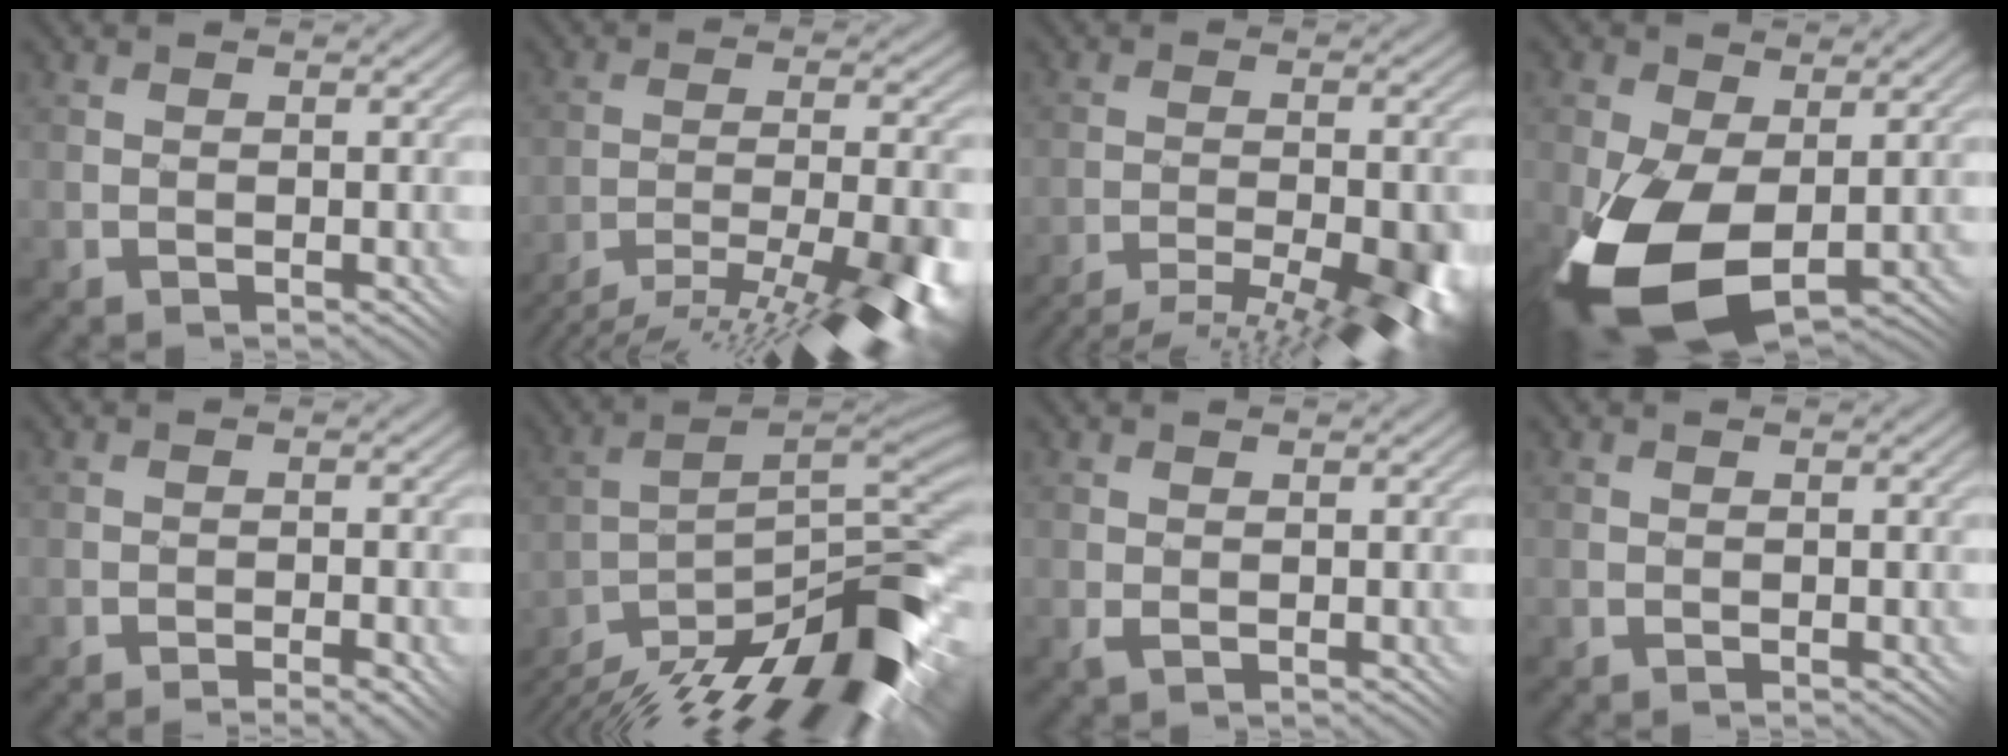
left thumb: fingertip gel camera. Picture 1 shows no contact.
{"total": 15.8, "force": [-12.5, 2.6, 9.2], "torque": [-0.147, -0.012, -0.189]}
{"total": 10.4, "force": [-8.3, 1.7, 6.0], "torque": [-0.097, -0.003, -0.113]}
{"total": 12.9, "force": [-3.0, 7.3, 10.2], "torque": [-0.239, -0.034, -0.047]}
{"total": 2.9, "force": [-2.2, 0.8, 1.8], "torque": [-0.021, 0.008, -0.027]}
{"total": 15.8, "force": [-11.7, 3.3, 10.1], "torque": [-0.180, 0.004, -0.202]}
{"total": 0.8, "force": [-0.2, 0.6, 0.5], "torque": [-0.014, -0.003, -0.003]}
{"total": 0.0}